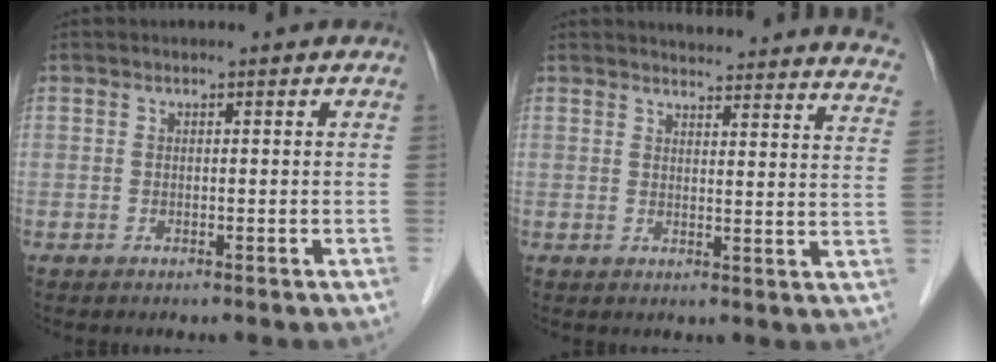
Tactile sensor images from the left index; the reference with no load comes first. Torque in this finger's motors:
{"motor_torque": [0.96, -1.18, 0.16, 0.02]}